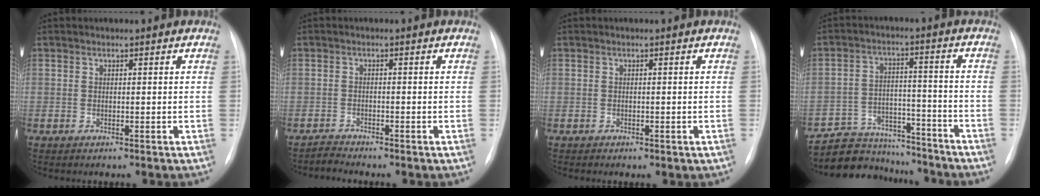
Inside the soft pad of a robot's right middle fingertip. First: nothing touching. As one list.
[{"total": 1.5, "force": [-1.4, -0.2, -0.4], "torque": [0.007, -0.011, -0.024]}, {"total": 0.7, "force": [-0.3, 0.5, 0.4], "torque": [-0.007, -0.001, -0.001]}, {"total": 13.8, "force": [-12.7, 5.2, 2.0], "torque": [-0.031, 0.034, -0.187]}]